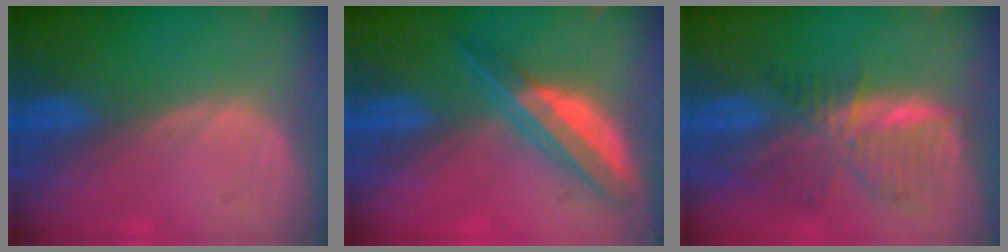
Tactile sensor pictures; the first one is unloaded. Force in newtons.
{"total": 6.7, "press": 5.7, "slide": 3.6}
{"total": 8.5, "press": 7.4, "slide": 4.2}